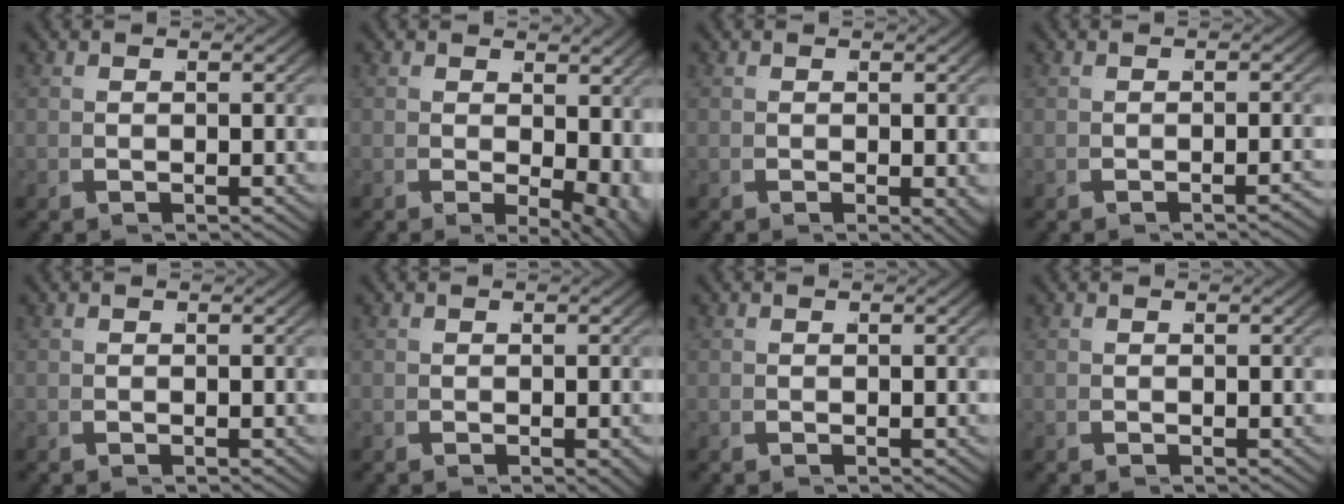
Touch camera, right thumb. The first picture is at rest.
{"total": 4.8, "force": [0.3, 2.7, 3.9], "torque": [-0.052, -0.020, 0.014]}
{"total": 1.4, "force": [-0.2, 0.6, 1.3], "torque": [-0.014, -0.007, 0.000]}
{"total": 1.1, "force": [-1.0, -0.1, 0.5], "torque": [-0.008, 0.005, -0.017]}
{"total": 0.0}
{"total": 1.0, "force": [-0.4, 0.3, 0.8], "torque": [-0.011, -0.003, -0.003]}
{"total": 0.0}
{"total": 0.0}